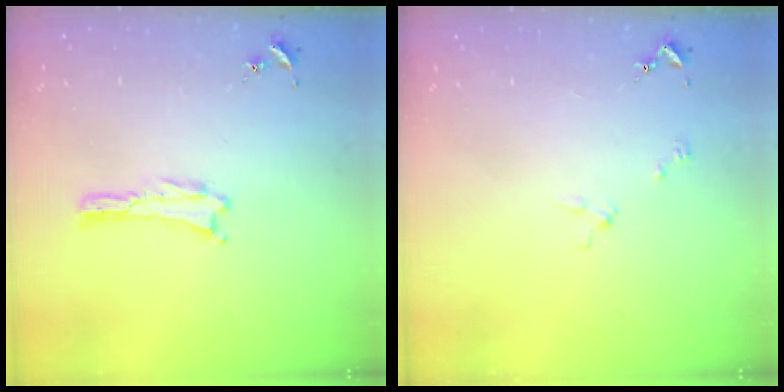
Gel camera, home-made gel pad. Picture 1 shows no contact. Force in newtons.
{"total": 2.0, "press": 2.0, "slide": 0.2}